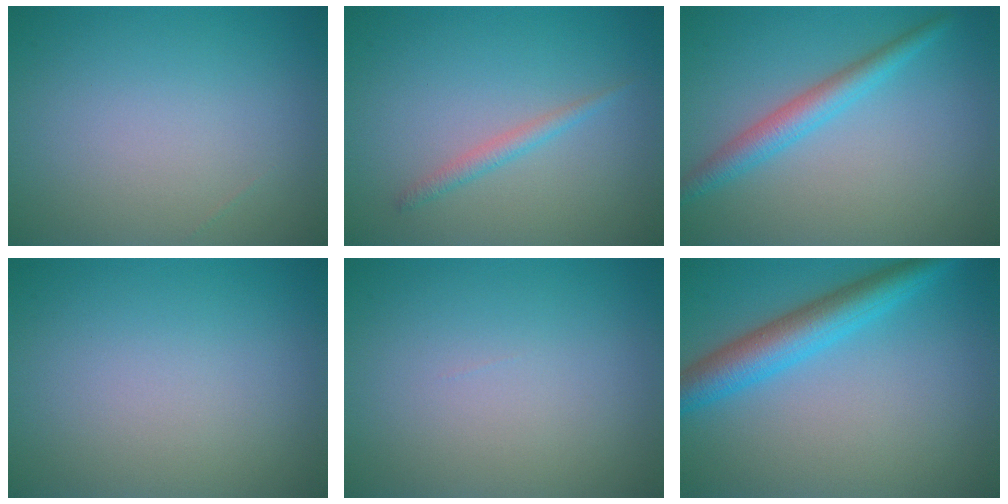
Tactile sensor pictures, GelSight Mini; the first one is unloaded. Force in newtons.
{"total": 1.3, "press": 1.3, "slide": 0.1}
{"total": 2.9, "press": 2.9, "slide": 0.1}
{"total": 0.0}
{"total": 0.0}
{"total": 5.2, "press": 5.2, "slide": 0.2}